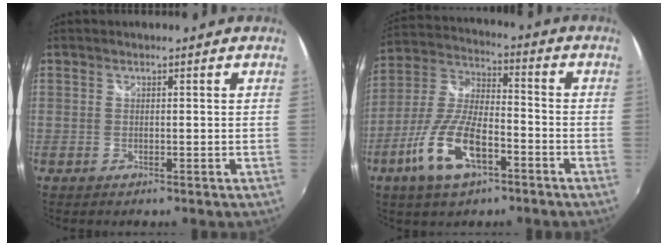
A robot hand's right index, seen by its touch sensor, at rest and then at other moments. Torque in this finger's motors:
{"motor_torque": [1.31, -0.78, 0.74, 0.09]}